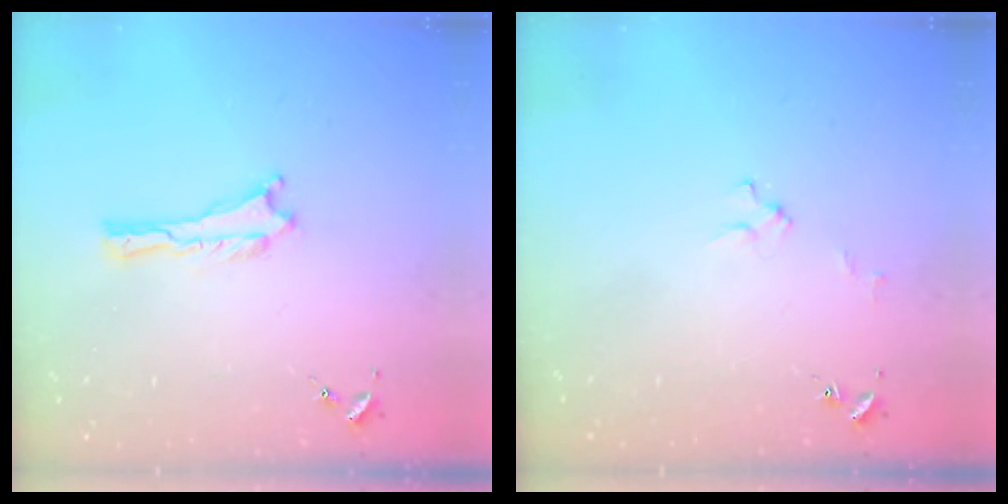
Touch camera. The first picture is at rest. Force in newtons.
{"total": 3.0, "press": 3.0, "slide": 0.2}